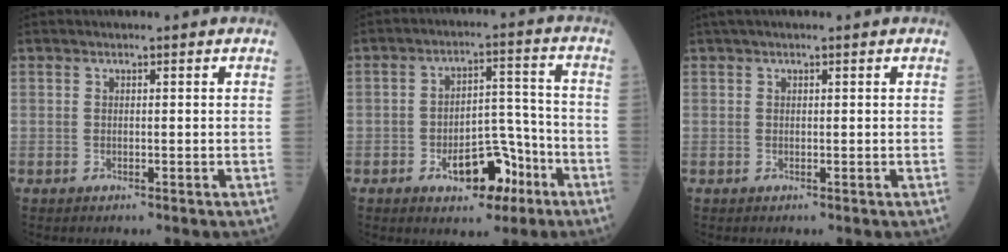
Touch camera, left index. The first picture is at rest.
{"total": 9.0, "force": [-4.9, 4.4, 6.2], "torque": [-0.093, 0.024, -0.070]}
{"total": 1.5, "force": [1.0, 0.2, 1.0], "torque": [-0.017, 0.028, 0.015]}